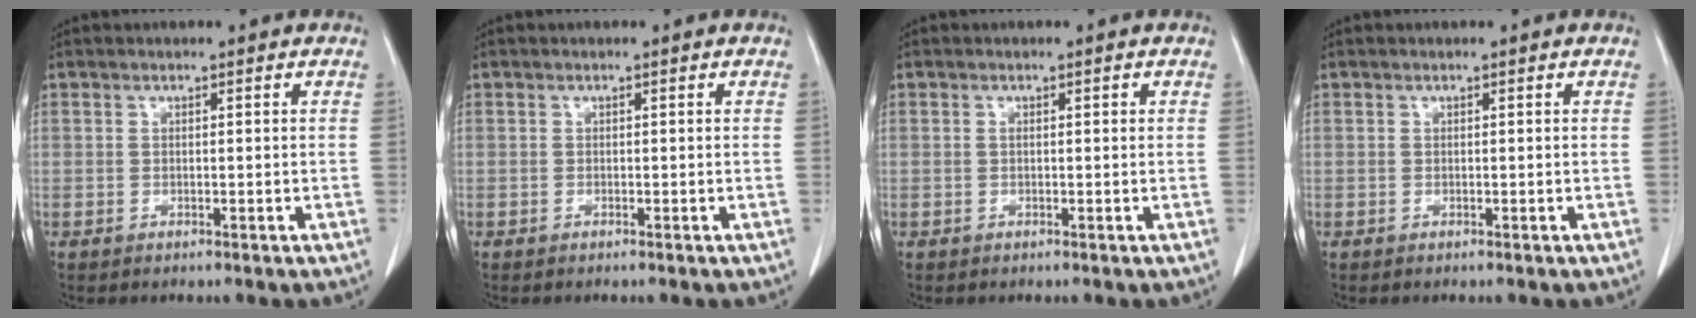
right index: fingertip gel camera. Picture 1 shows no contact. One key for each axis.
{"total": 0.0}
{"total": 0.9, "fx": 0.2, "fy": 0.3, "fz": 0.8, "tx": -0.019, "ty": 0.009, "tz": 0.006}
{"total": 0.0}